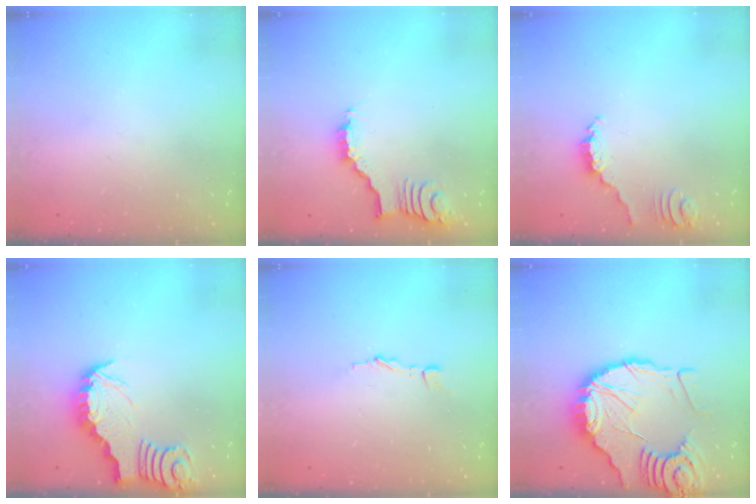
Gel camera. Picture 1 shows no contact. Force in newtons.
{"total": 3.5, "press": 3.5, "slide": 0.4}
{"total": 2.3, "press": 2.3, "slide": 0.2}
{"total": 2.7, "press": 2.7, "slide": 0.3}
{"total": 3.6, "press": 3.6, "slide": 0.4}
{"total": 15.8, "press": 15.7, "slide": 2.0}